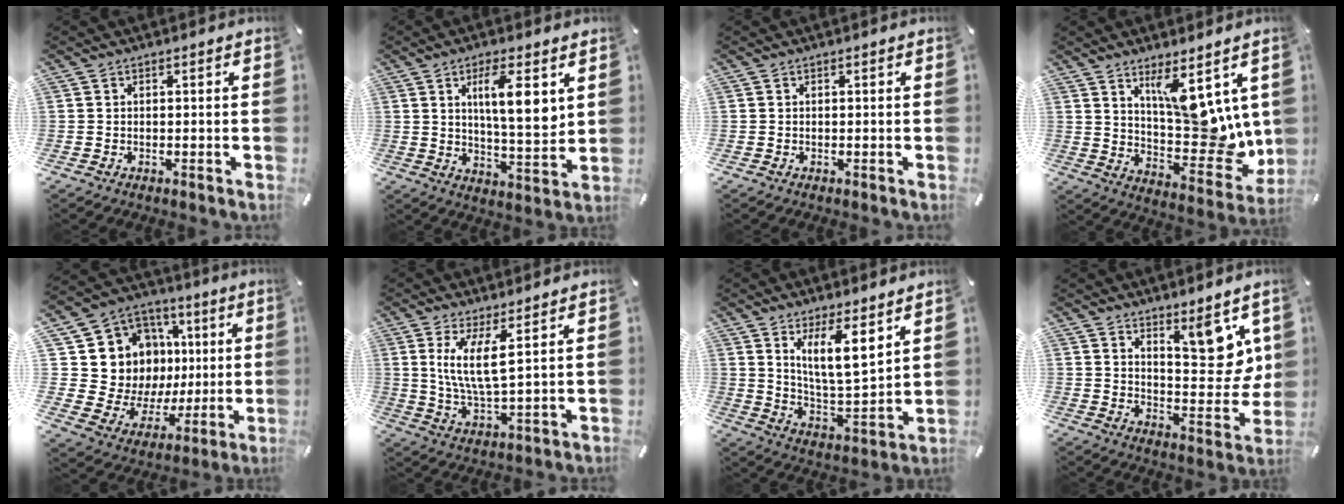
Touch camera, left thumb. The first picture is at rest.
{"total": 10.9, "force": [4.4, 2.8, 9.6], "torque": [-0.159, -0.016, 0.068]}
{"total": 0.0}
{"total": 14.5, "force": [5.8, 7.0, 11.3], "torque": [-0.141, -0.058, 0.116]}
{"total": 15.5, "force": [4.4, 14.1, 4.6], "torque": [-0.079, -0.043, 0.113]}
{"total": 8.9, "force": [3.6, 2.0, 7.9], "torque": [-0.166, -0.008, 0.061]}
{"total": 11.8, "force": [7.2, 3.0, 8.9], "torque": [-0.154, -0.037, 0.123]}
{"total": 12.6, "force": [7.6, 5.7, 8.3], "torque": [-0.078, -0.067, 0.132]}